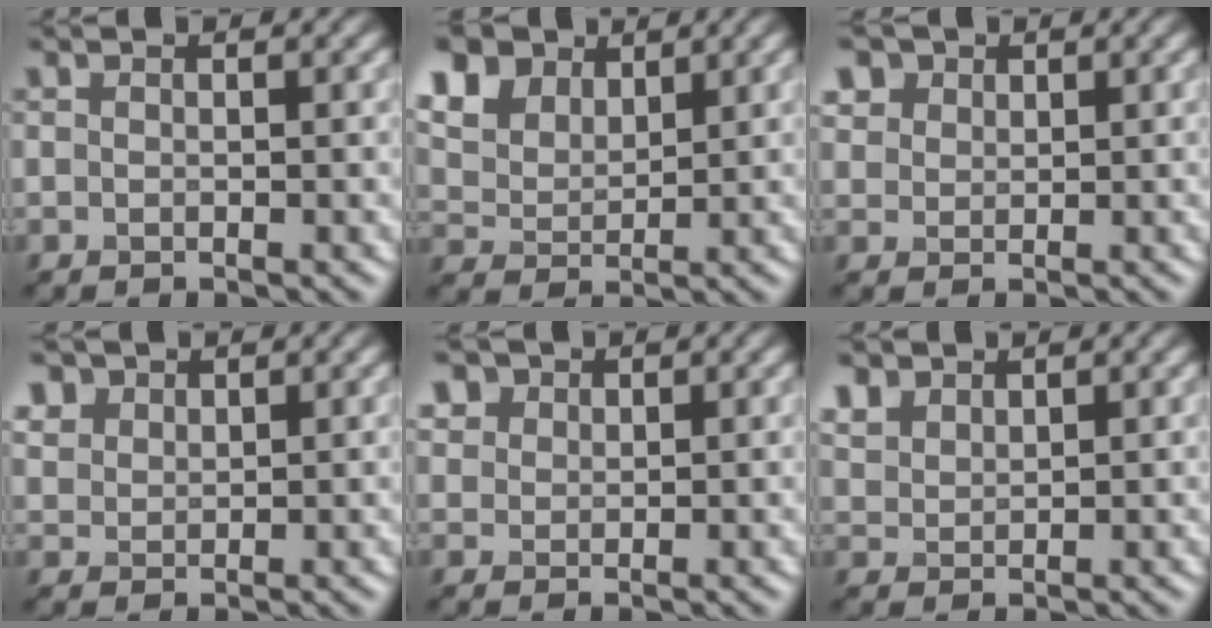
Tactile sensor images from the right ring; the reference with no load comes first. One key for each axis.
{"total": 7.6, "fx": 5.6, "fy": 4.4, "fz": 2.7, "tx": -0.139, "ty": 0.018, "tz": 0.135}
{"total": 1.7, "fx": 1.5, "fy": 0.9, "fz": -0.3, "tx": -0.029, "ty": 0.004, "tz": 0.052}
{"total": 1.5, "fx": 1.2, "fy": 0.4, "fz": -0.8, "tx": -0.019, "ty": -0.001, "tz": 0.059}
{"total": 1.5, "fx": 1.3, "fy": 0.7, "fz": -0.5, "tx": -0.022, "ty": 0.001, "tz": 0.047}
{"total": 1.5, "fx": 1.4, "fy": 0.2, "fz": -0.7, "tx": -0.021, "ty": 0.007, "tz": 0.063}